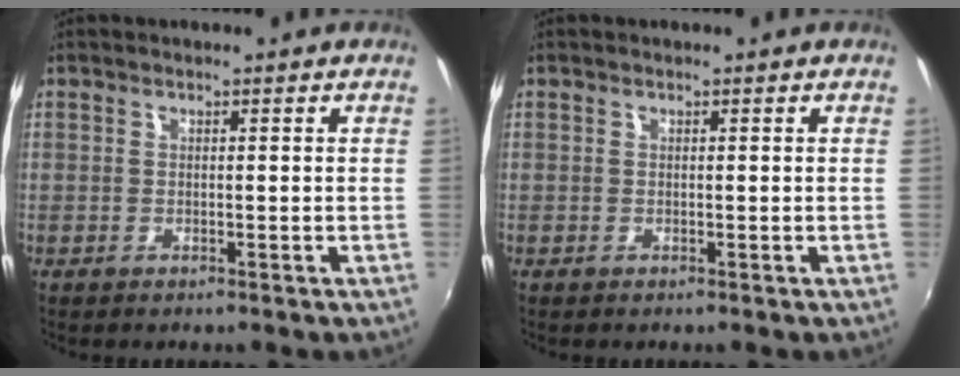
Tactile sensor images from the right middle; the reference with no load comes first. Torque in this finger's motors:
{"motor_torque": [0.23, -0.37, 0.02, 0.00]}